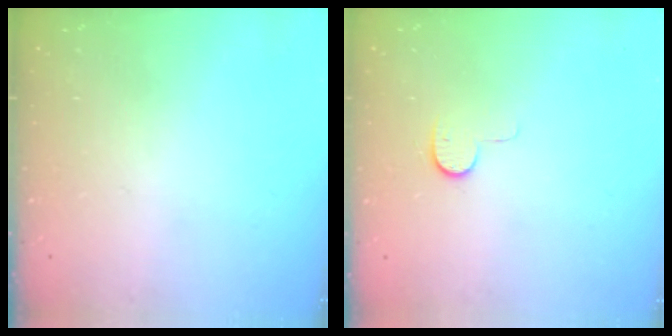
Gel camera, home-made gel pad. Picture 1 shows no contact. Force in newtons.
{"total": 6.8, "press": 6.8, "slide": 0.6}